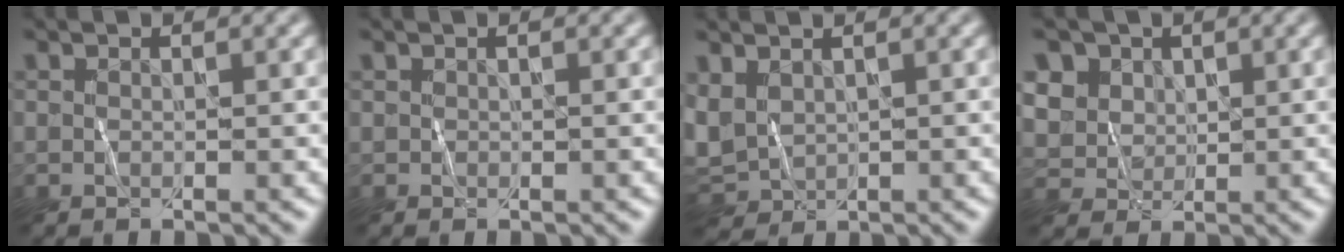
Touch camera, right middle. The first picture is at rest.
{"total": 0.0}
{"total": 3.3, "force": [0.6, 2.5, 2.0], "torque": [-0.057, -0.002, 0.012]}
{"total": 5.8, "force": [2.7, 4.8, 1.9], "torque": [-0.060, 0.014, 0.045]}